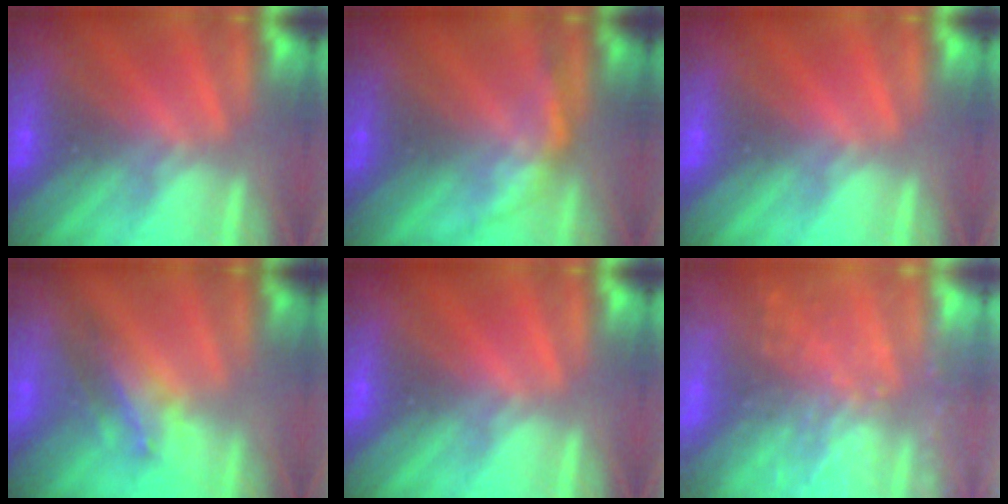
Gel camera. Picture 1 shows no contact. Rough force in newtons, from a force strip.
{"total": 2.2}
{"total": 0.0}
{"total": 2.7}
{"total": 0.0}
{"total": 9.1}